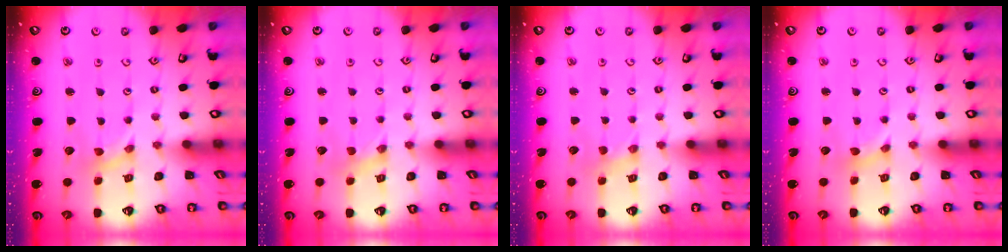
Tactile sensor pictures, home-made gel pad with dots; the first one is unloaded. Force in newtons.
{"total": 0.0}
{"total": 1.1, "press": 1.0, "slide": 0.3}
{"total": 1.9, "press": 1.9, "slide": 0.4}